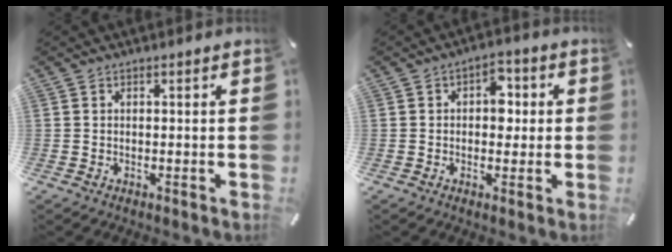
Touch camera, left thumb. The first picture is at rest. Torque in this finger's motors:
{"motor_torque": [0.80, 0.84, 0.52, -0.24, -0.01]}